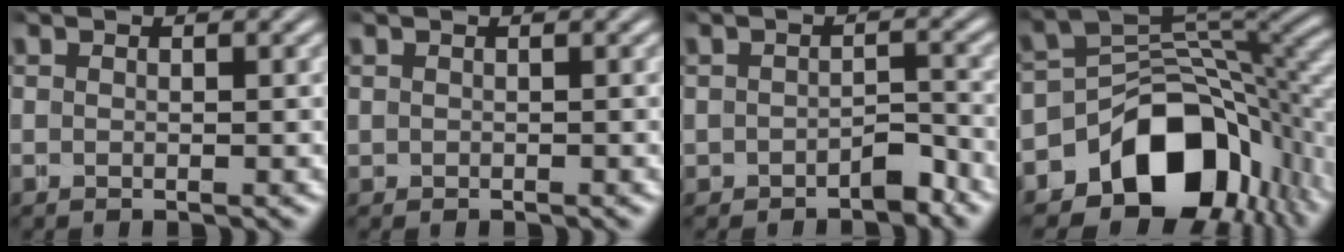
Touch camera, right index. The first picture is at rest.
{"total": 0.5, "force": [0.2, 0.3, -0.4], "torque": [0.007, 0.001, 0.007]}
{"total": 1.9, "force": [-1.3, 1.3, 0.4], "torque": [0.000, 0.005, -0.023]}
{"total": 15.3, "force": [-6.9, 10.1, 9.3], "torque": [-0.149, -0.023, -0.108]}